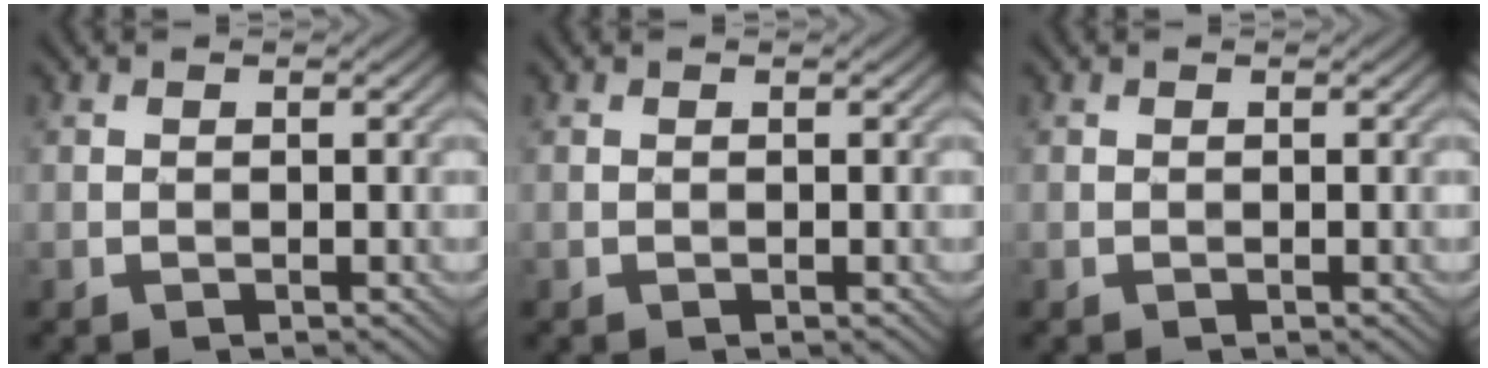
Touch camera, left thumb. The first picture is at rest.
{"total": 0.0}
{"total": 0.0}